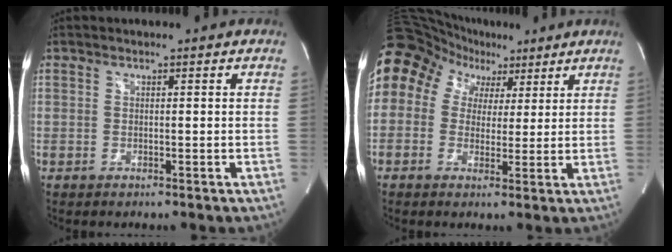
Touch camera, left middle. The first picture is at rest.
{"total": 14.4, "force": [7.1, 11.4, 5.2], "torque": [-0.112, 0.085, 0.125]}